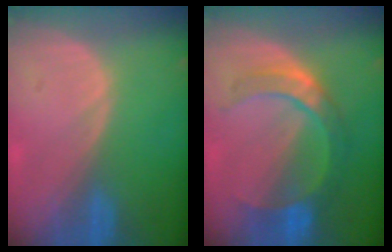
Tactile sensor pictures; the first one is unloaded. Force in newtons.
{"total": 7.3, "press": 7.2, "slide": 1.5}